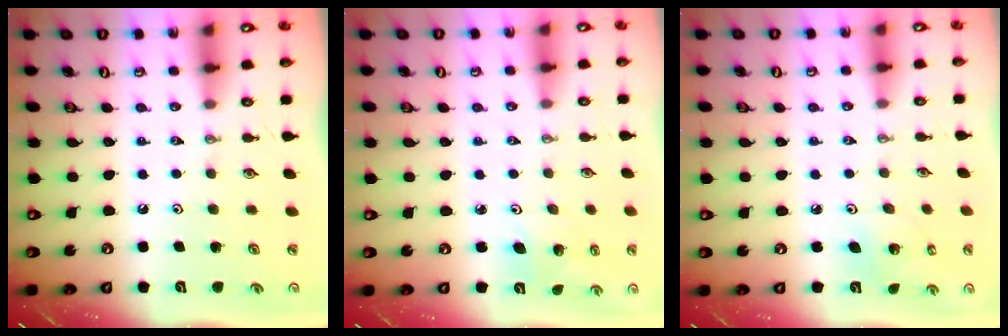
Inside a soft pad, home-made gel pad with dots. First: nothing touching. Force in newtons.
{"total": 5.3, "press": 5.0, "slide": 1.7}
{"total": 2.8, "press": 2.8, "slide": 0.2}